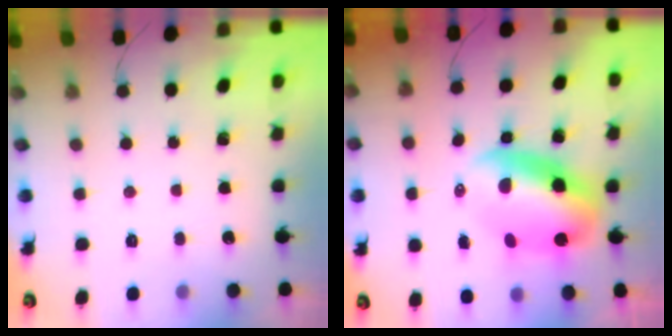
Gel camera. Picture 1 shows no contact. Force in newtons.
{"total": 11.1, "press": 10.7, "slide": 2.6}